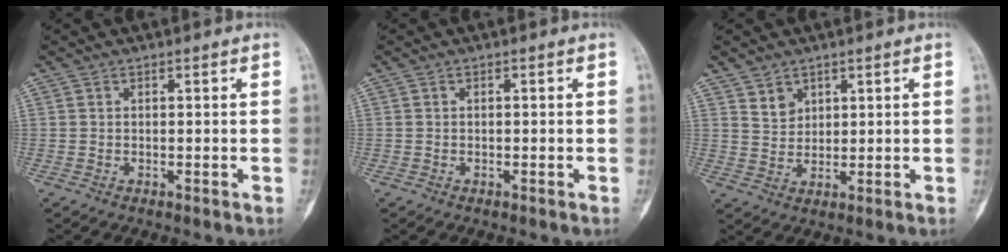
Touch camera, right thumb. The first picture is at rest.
{"total": 0.0}
{"total": 3.4, "force": [2.2, 2.5, 1.0], "torque": [-0.002, -0.020, 0.047]}